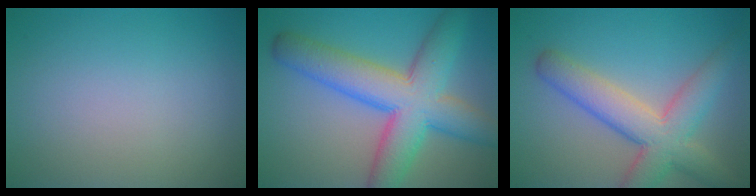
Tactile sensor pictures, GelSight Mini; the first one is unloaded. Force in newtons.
{"total": 9.6, "press": 9.5, "slide": 0.3}
{"total": 6.8, "press": 6.8, "slide": 0.5}